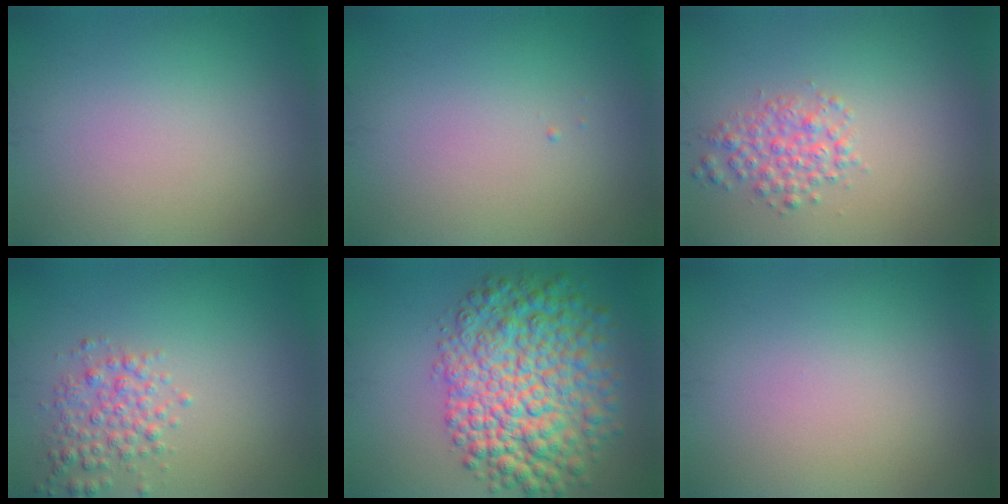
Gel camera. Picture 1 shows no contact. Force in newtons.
{"total": 0.0}
{"total": 2.4, "press": 2.4, "slide": 0.1}
{"total": 2.7, "press": 2.7, "slide": 0.0}
{"total": 9.8, "press": 9.8, "slide": 0.3}
{"total": 0.0}